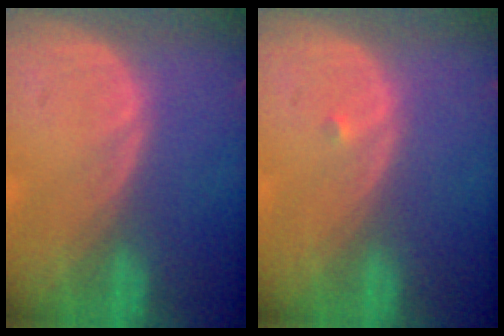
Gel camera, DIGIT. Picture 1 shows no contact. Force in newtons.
{"total": 0.5, "press": 0.4, "slide": 0.3}